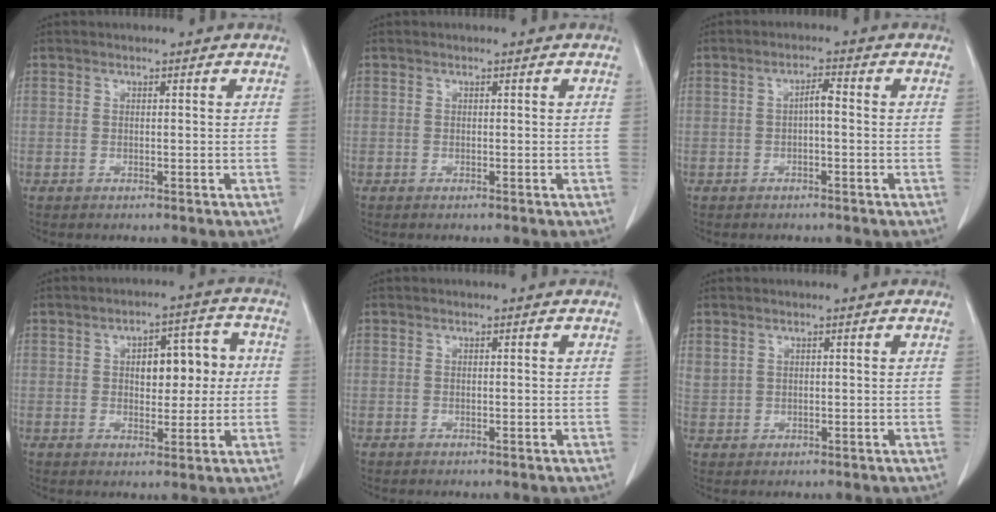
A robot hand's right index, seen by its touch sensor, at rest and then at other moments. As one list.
[{"total": 0.0}, {"total": 2.2, "force": [-0.2, 0.5, 2.1], "torque": [-0.036, 0.006, -0.006]}, {"total": 8.2, "force": [0.8, 3.6, 7.3], "torque": [-0.097, 0.031, 0.017]}, {"total": 0.0}, {"total": 1.9, "force": [1.3, 1.2, 0.5], "torque": [-0.011, 0.008, 0.033]}]